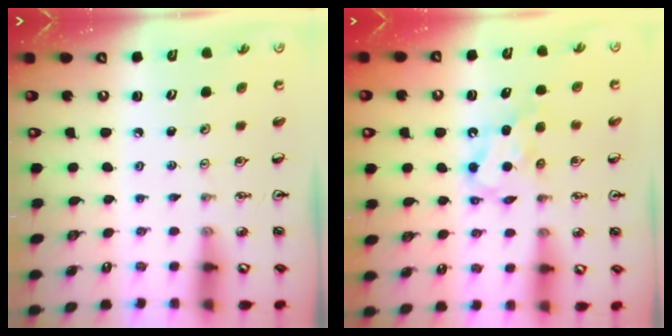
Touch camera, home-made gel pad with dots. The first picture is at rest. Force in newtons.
{"total": 6.4, "press": 6.4, "slide": 0.3}